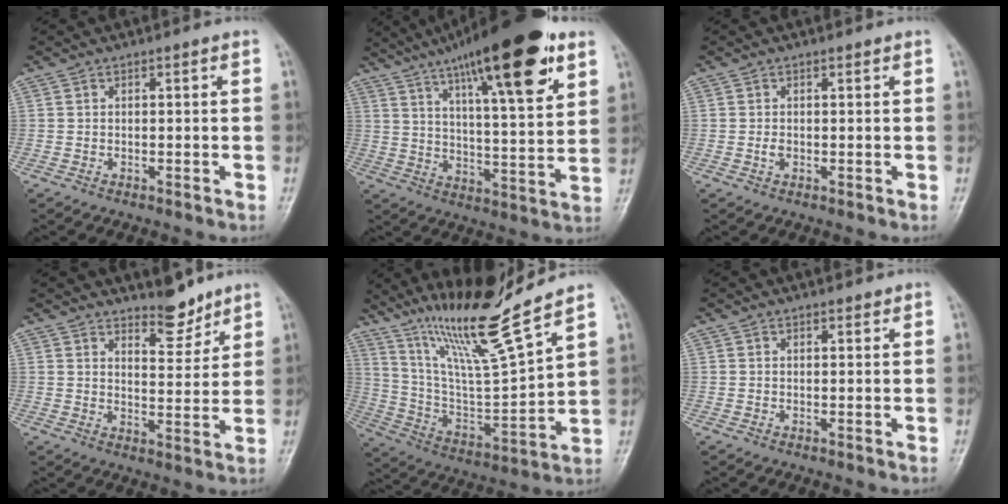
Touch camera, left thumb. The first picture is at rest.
{"total": 23.6, "force": [13.7, 5.5, 18.4], "torque": [-0.272, -0.035, 0.215]}
{"total": 1.0, "force": [0.1, 0.7, 0.7], "torque": [-0.012, 0.000, 0.001]}
{"total": 6.3, "force": [5.3, 2.3, 2.6], "torque": [-0.018, -0.048, 0.087]}
{"total": 18.6, "force": [14.3, 0.6, 11.9], "torque": [-0.194, -0.077, 0.269]}
{"total": 1.0, "force": [0.9, 0.4, 0.3], "torque": [-0.002, -0.005, 0.011]}